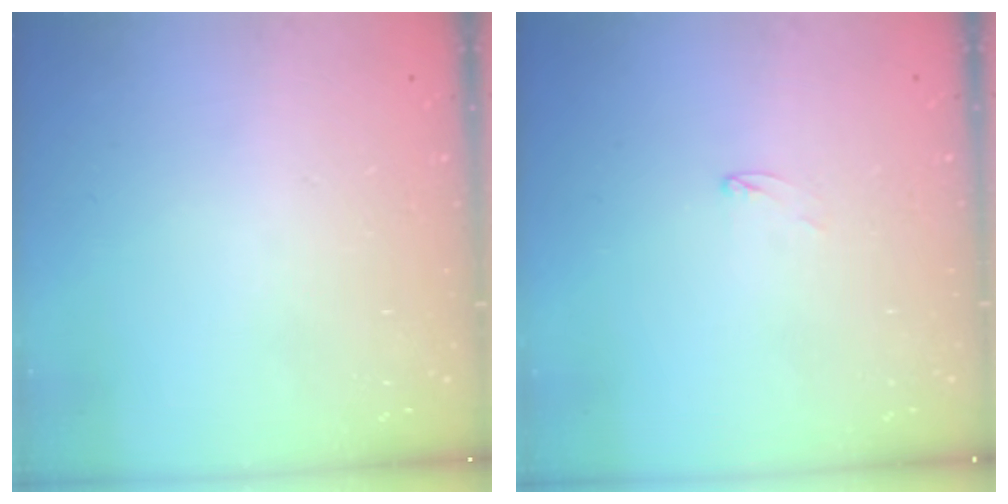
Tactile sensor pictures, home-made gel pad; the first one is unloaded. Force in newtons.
{"total": 2.2, "press": 2.2, "slide": 0.2}